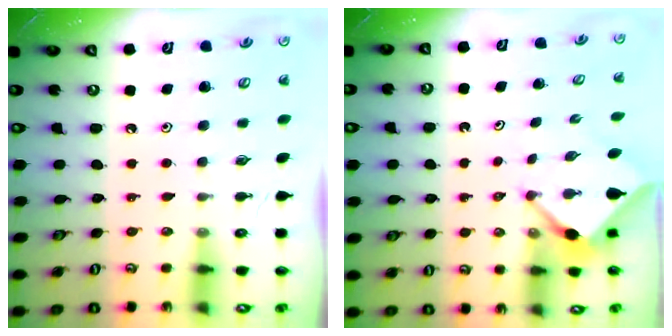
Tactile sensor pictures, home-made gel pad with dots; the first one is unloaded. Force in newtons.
{"total": 3.8, "press": 3.8, "slide": 0.3}